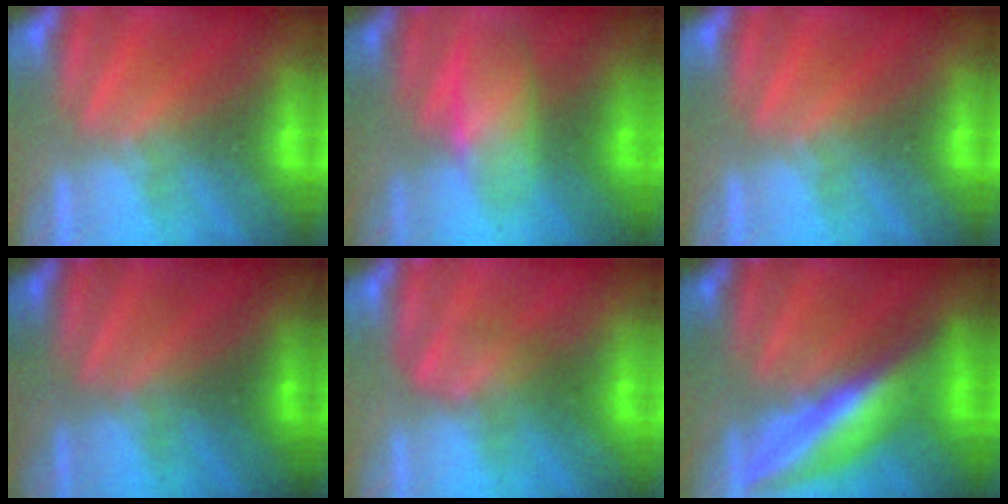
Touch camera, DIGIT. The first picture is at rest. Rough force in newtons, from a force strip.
{"total": 2.8}
{"total": 0.0}
{"total": 2.8}
{"total": 2.6}
{"total": 6.1}